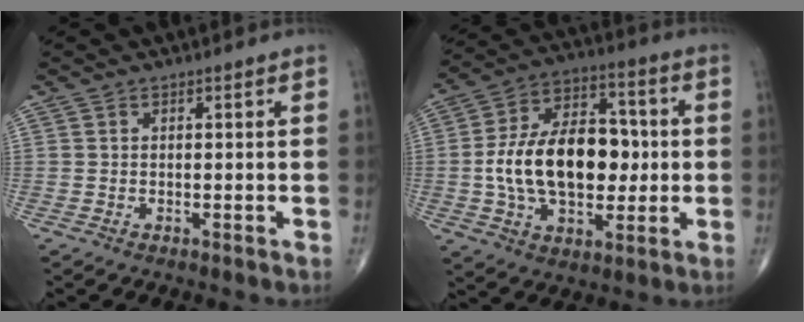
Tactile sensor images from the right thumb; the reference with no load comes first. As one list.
[{"total": 20.3, "force": [-0.6, 12.3, 16.1], "torque": [-0.253, 0.027, -0.006]}]